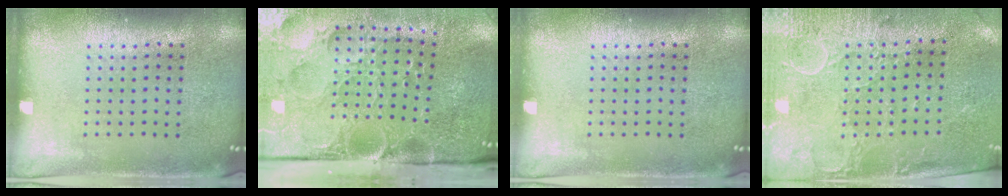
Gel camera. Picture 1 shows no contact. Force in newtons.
{"total": 5.4, "press": 4.1, "slide": 3.4}
{"total": 0.0}
{"total": 2.9, "press": 2.5, "slide": 1.5}